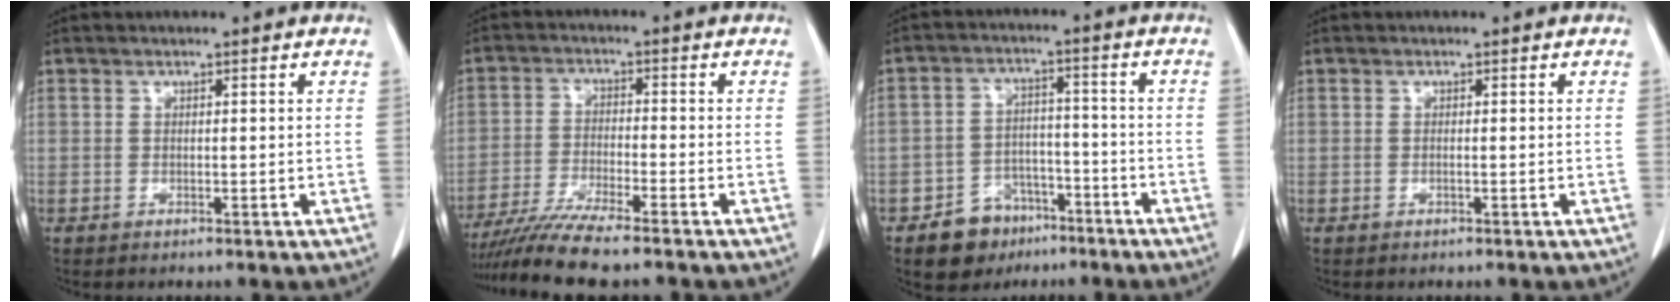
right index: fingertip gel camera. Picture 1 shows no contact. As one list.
[{"total": 9.0, "force": [-7.7, -0.6, 4.7], "torque": [-0.077, -0.027, -0.133]}, {"total": 7.5, "force": [-4.8, 5.5, 1.9], "torque": [-0.030, 0.014, -0.072]}, {"total": 0.0}]